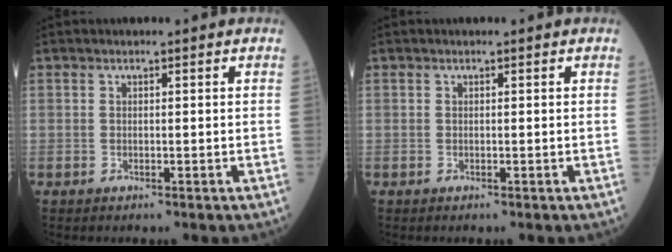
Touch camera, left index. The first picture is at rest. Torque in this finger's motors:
{"motor_torque": [0.00, 0.00, 0.00, 0.00]}